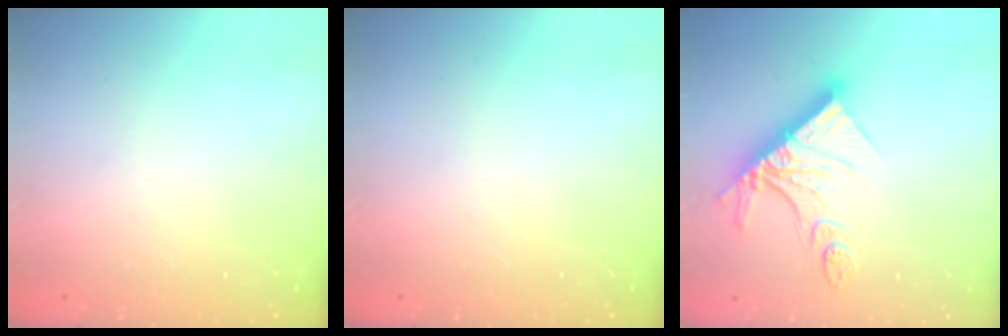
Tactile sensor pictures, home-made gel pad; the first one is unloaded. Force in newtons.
{"total": 0.0}
{"total": 16.1, "press": 16.0, "slide": 1.7}